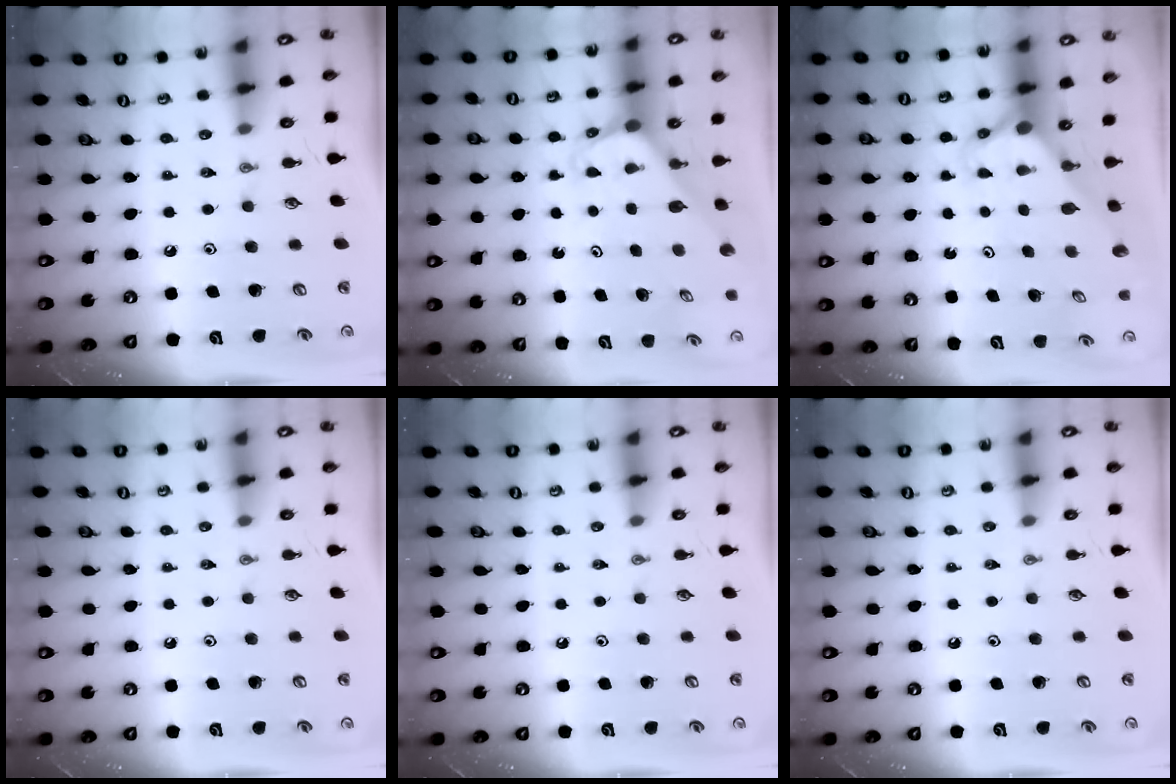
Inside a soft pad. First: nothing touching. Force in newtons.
{"total": 2.0, "press": 2.0, "slide": 0.1}
{"total": 2.9, "press": 2.9, "slide": 0.3}
{"total": 0.0}
{"total": 0.0}
{"total": 0.0}